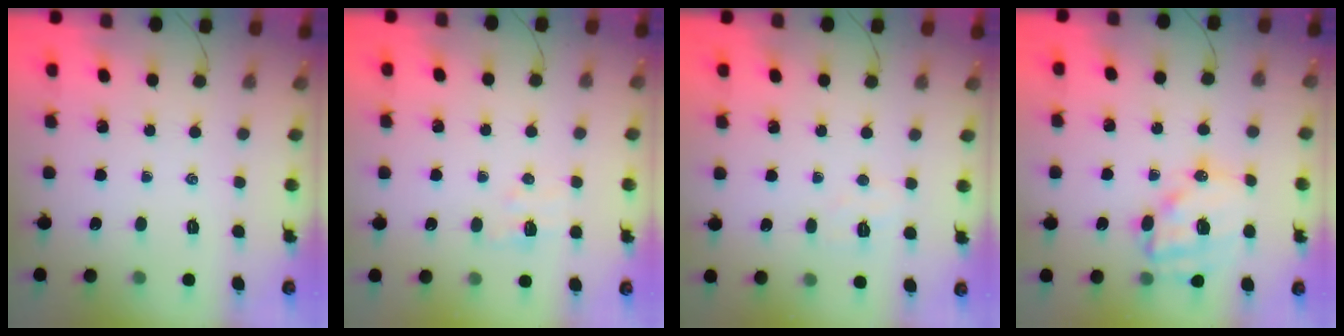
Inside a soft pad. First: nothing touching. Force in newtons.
{"total": 5.0, "press": 4.8, "slide": 1.0}
{"total": 3.6, "press": 3.5, "slide": 0.8}
{"total": 14.9, "press": 14.6, "slide": 3.3}